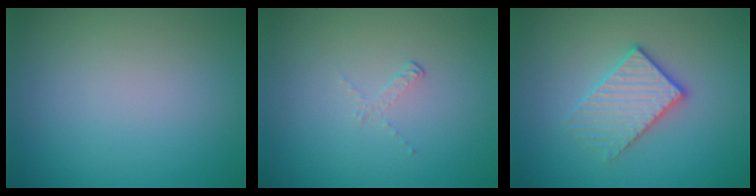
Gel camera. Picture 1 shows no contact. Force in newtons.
{"total": 0.8, "press": 0.3, "slide": 0.7}
{"total": 2.9, "press": 2.6, "slide": 1.2}